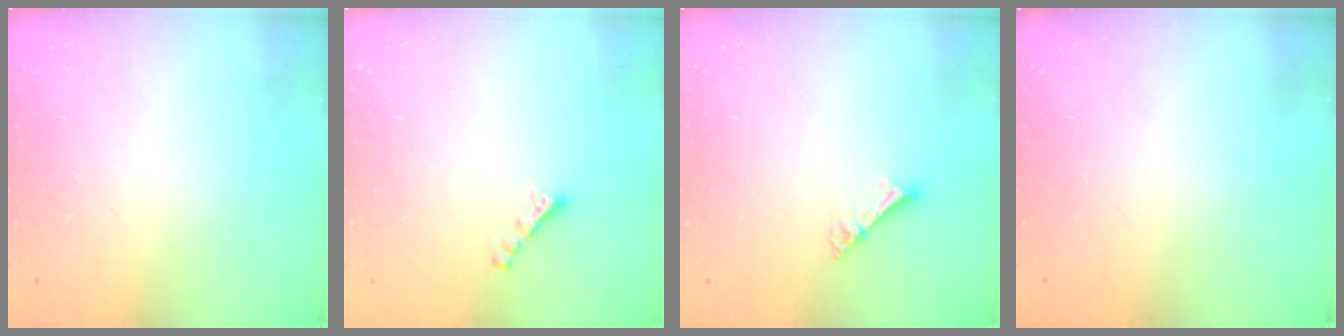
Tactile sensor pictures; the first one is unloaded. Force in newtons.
{"total": 2.7, "press": 2.7, "slide": 0.2}
{"total": 3.0, "press": 3.0, "slide": 0.4}
{"total": 0.0}